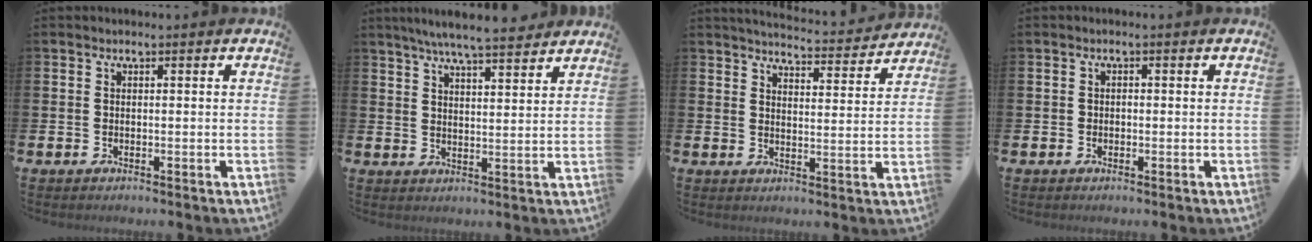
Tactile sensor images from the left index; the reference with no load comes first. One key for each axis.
{"total": 6.6, "fx": 6.2, "fy": 0.2, "fz": 2.1, "tx": -0.056, "ty": -0.027, "tz": 0.110}
{"total": 4.6, "fx": 4.6, "fy": 0.1, "fz": 0.4, "tx": -0.021, "ty": -0.037, "tz": 0.078}
{"total": 0.7, "fx": -0.2, "fy": 0.6, "fz": 0.2, "tx": -0.005, "ty": 0.005, "tz": -0.006}